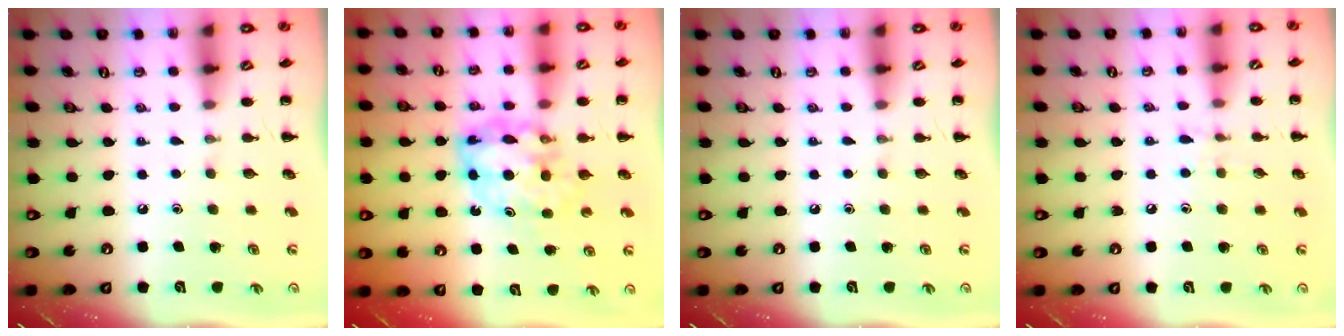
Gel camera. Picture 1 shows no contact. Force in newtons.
{"total": 8.2, "press": 8.0, "slide": 1.6}
{"total": 0.0}
{"total": 5.7, "press": 5.3, "slide": 2.2}